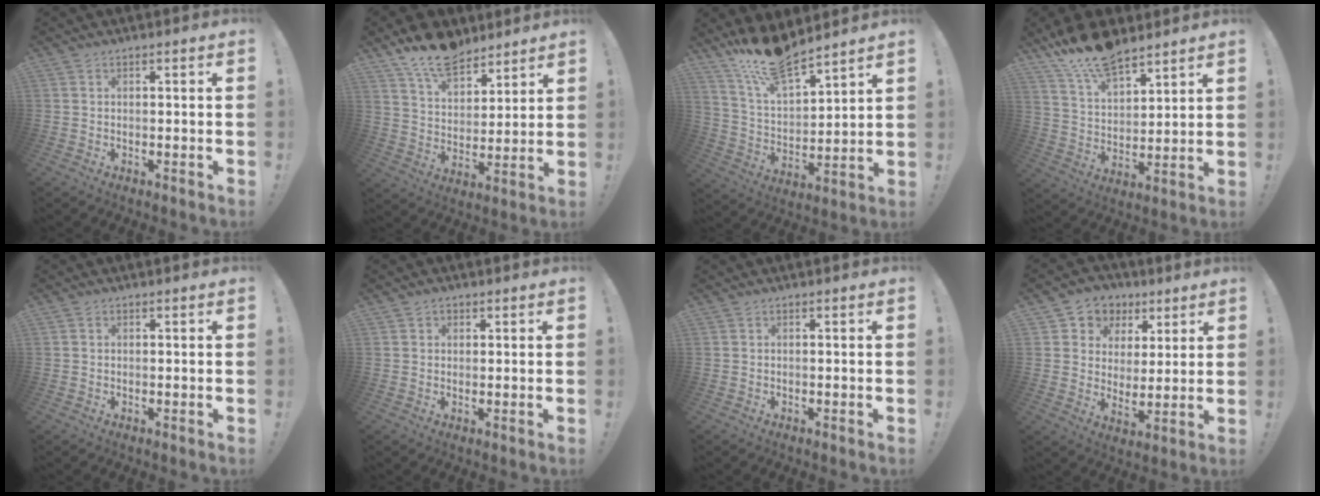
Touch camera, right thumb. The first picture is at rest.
{"total": 13.5, "force": [10.6, 6.4, 5.4], "torque": [-0.099, -0.069, 0.197]}
{"total": 15.7, "force": [13.6, 3.9, 7.0], "torque": [-0.154, -0.089, 0.245]}
{"total": 14.4, "force": [11.6, 5.5, 6.6], "torque": [-0.137, -0.072, 0.215]}
{"total": 0.5, "force": [0.1, 0.5, -0.1], "torque": [-0.001, 0.003, 0.002]}
{"total": 1.5, "force": [0.8, 1.2, 0.5], "torque": [0.003, -0.005, 0.011]}
{"total": 0.0}
{"total": 7.7, "force": [3.8, 6.6, 1.7], "torque": [-0.030, -0.031, 0.078]}